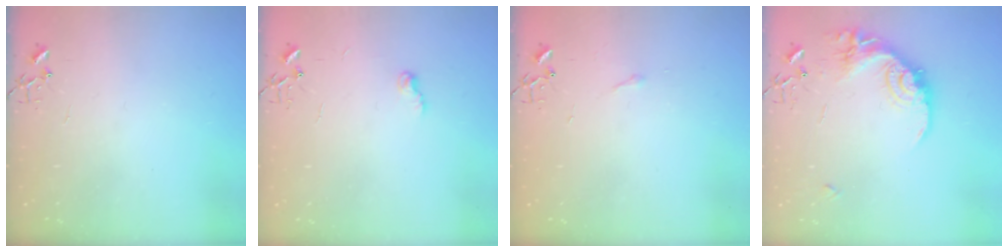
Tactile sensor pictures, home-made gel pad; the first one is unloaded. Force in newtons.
{"total": 5.0, "press": 4.9, "slide": 0.7}
{"total": 2.9, "press": 2.9, "slide": 0.5}
{"total": 18.0, "press": 17.9, "slide": 1.1}